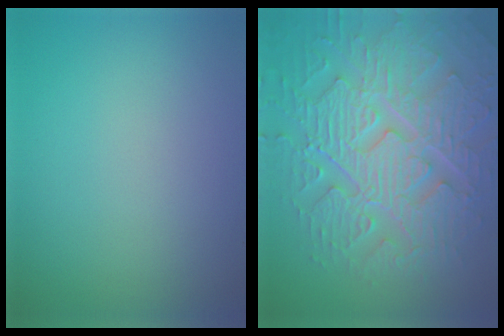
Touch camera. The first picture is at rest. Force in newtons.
{"total": 10.1, "press": 6.9, "slide": 7.3}